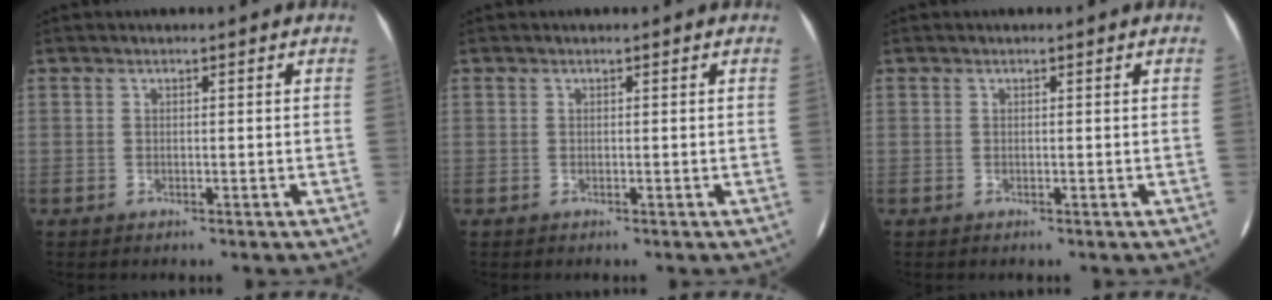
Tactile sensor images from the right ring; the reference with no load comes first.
{"total": 0.0}
{"total": 0.0}